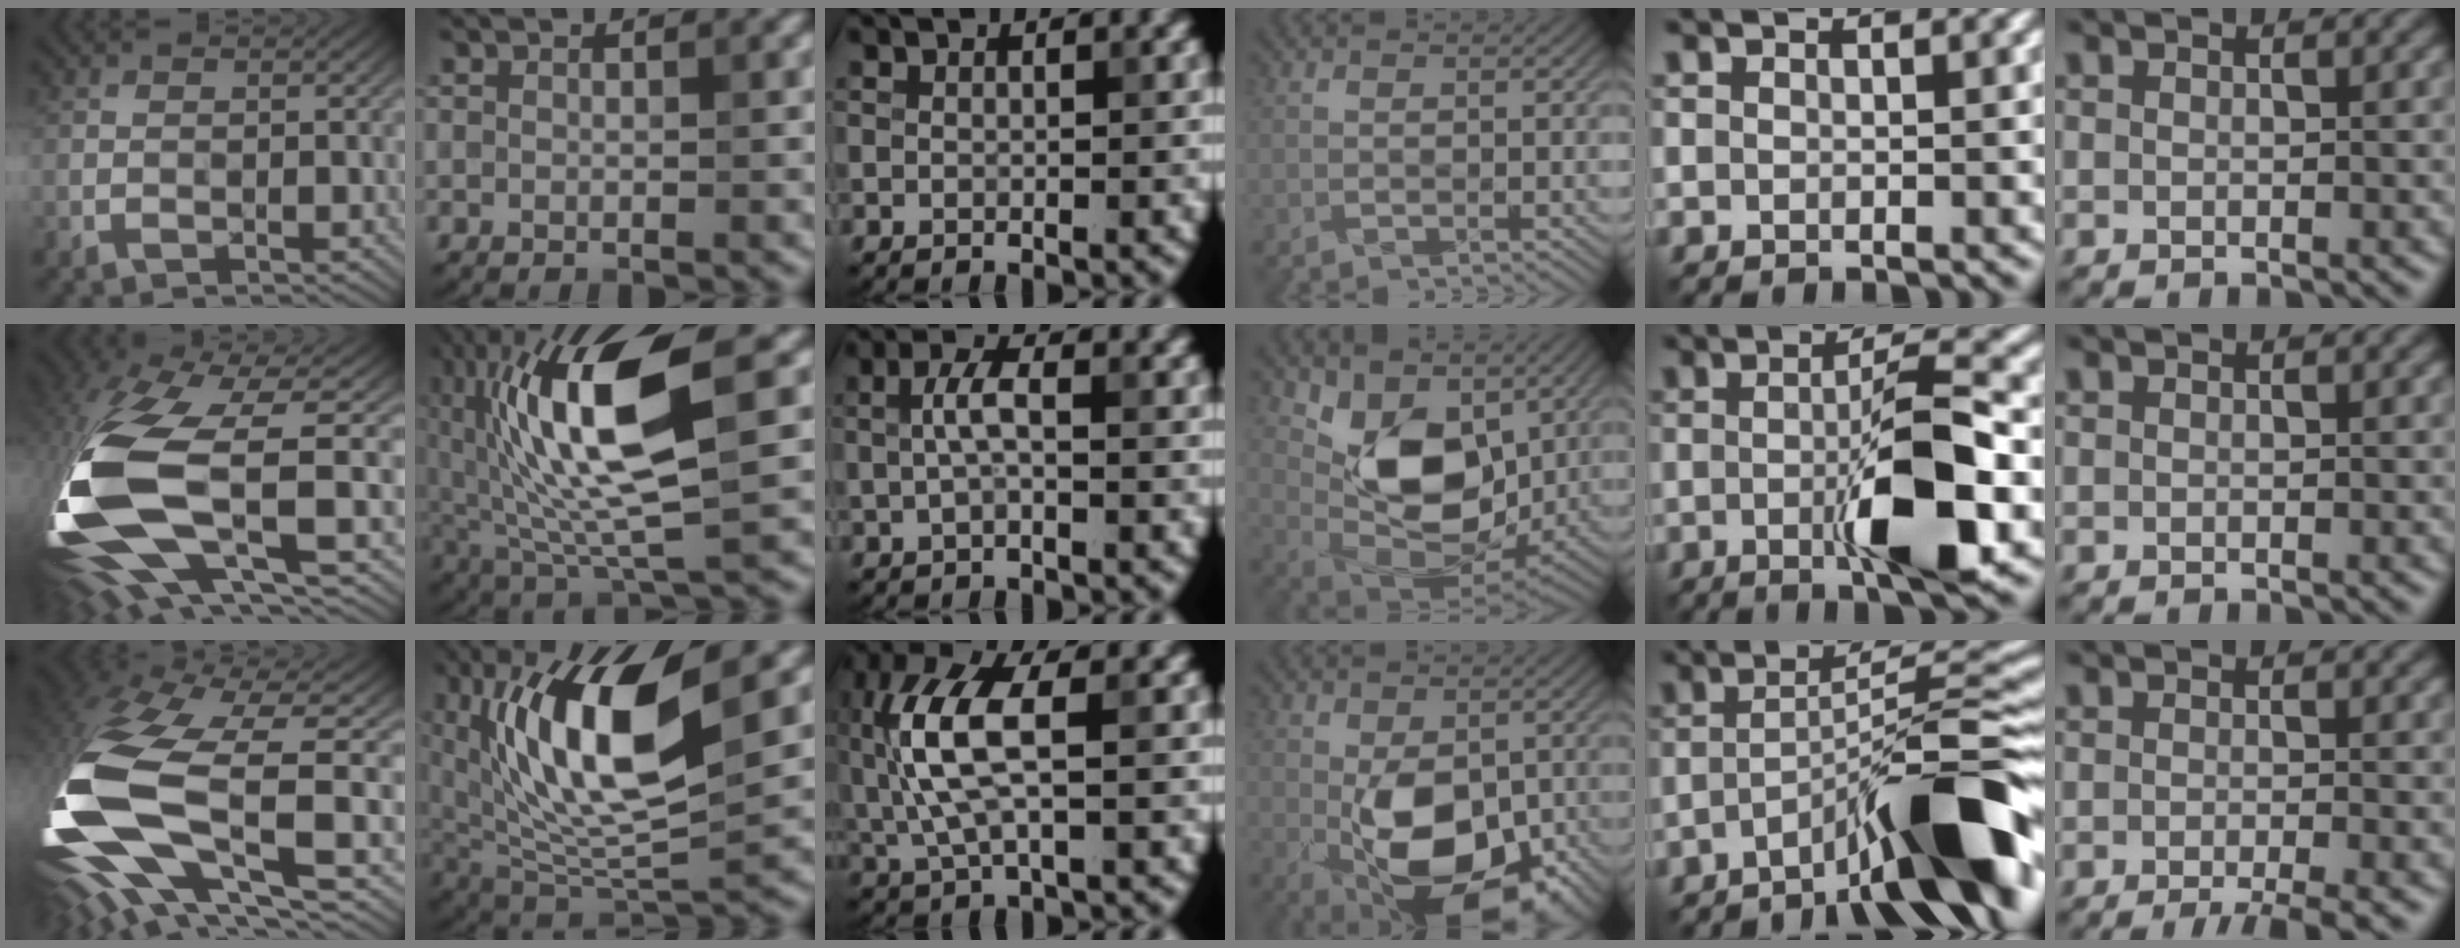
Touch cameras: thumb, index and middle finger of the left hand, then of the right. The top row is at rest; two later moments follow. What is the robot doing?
{"motion": "wrap", "object": "ethernet cable"}